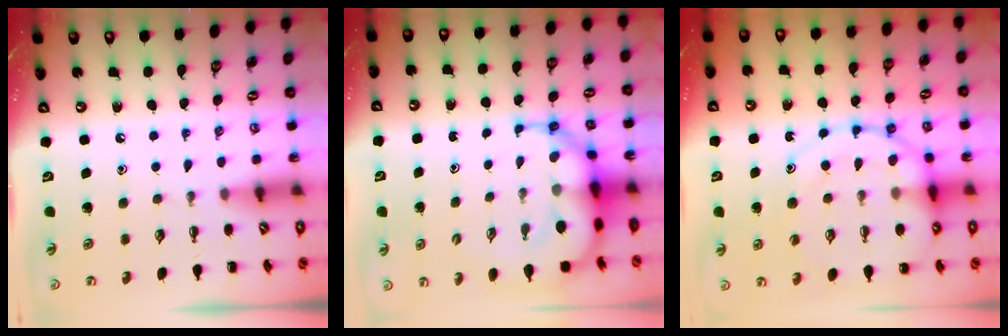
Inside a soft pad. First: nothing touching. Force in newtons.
{"total": 9.2, "press": 8.7, "slide": 3.0}
{"total": 17.9, "press": 17.8, "slide": 2.2}